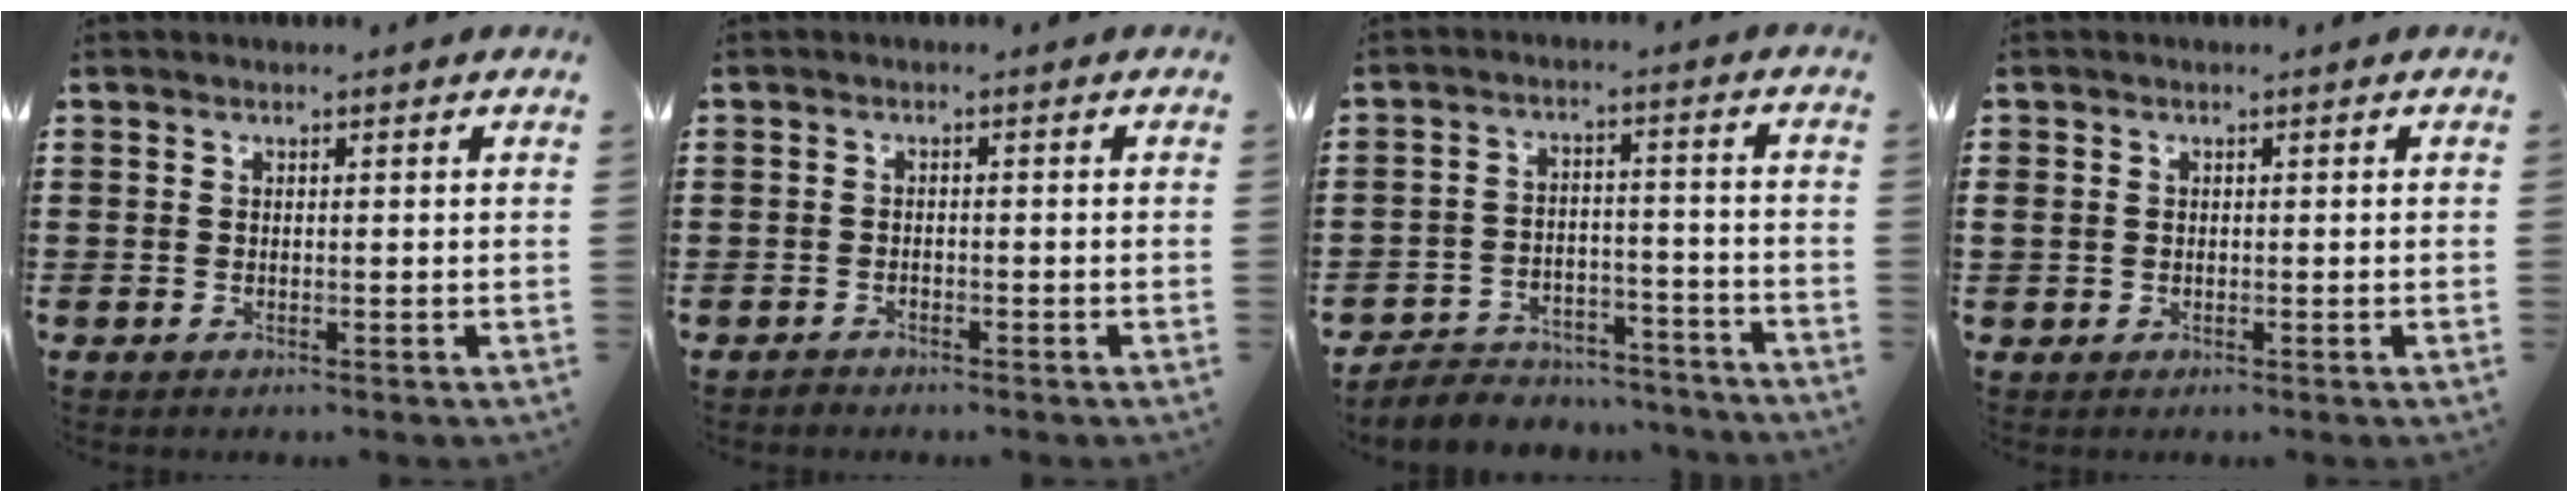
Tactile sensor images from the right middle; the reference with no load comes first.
{"total": 0.9, "force": [-0.8, 0.3, 0.0], "torque": [-0.004, 0.001, -0.018]}
{"total": 4.9, "force": [-4.7, 1.1, 0.1], "torque": [-0.004, 0.013, -0.098]}
{"total": 1.2, "force": [0.2, 1.1, 0.3], "torque": [-0.010, 0.008, 0.003]}